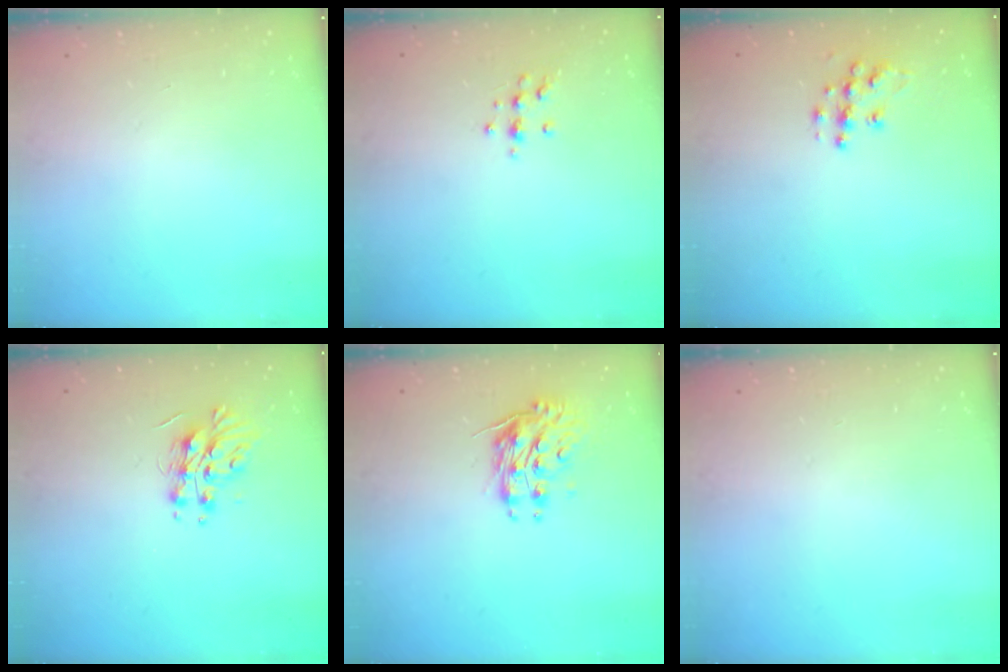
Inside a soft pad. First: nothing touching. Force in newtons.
{"total": 6.8, "press": 6.8, "slide": 0.6}
{"total": 9.9, "press": 9.9, "slide": 0.7}
{"total": 11.1, "press": 11.1, "slide": 0.2}
{"total": 8.9, "press": 8.9, "slide": 0.3}
{"total": 0.0}